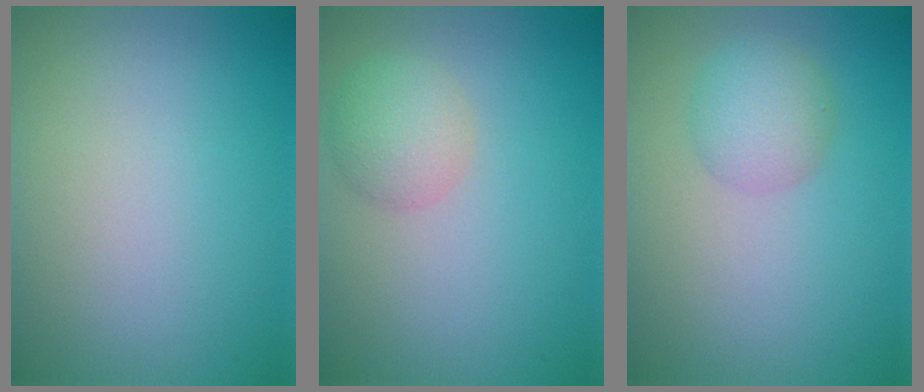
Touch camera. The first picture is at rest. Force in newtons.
{"total": 2.9, "press": 2.9, "slide": 0.2}
{"total": 2.8, "press": 2.8, "slide": 0.1}